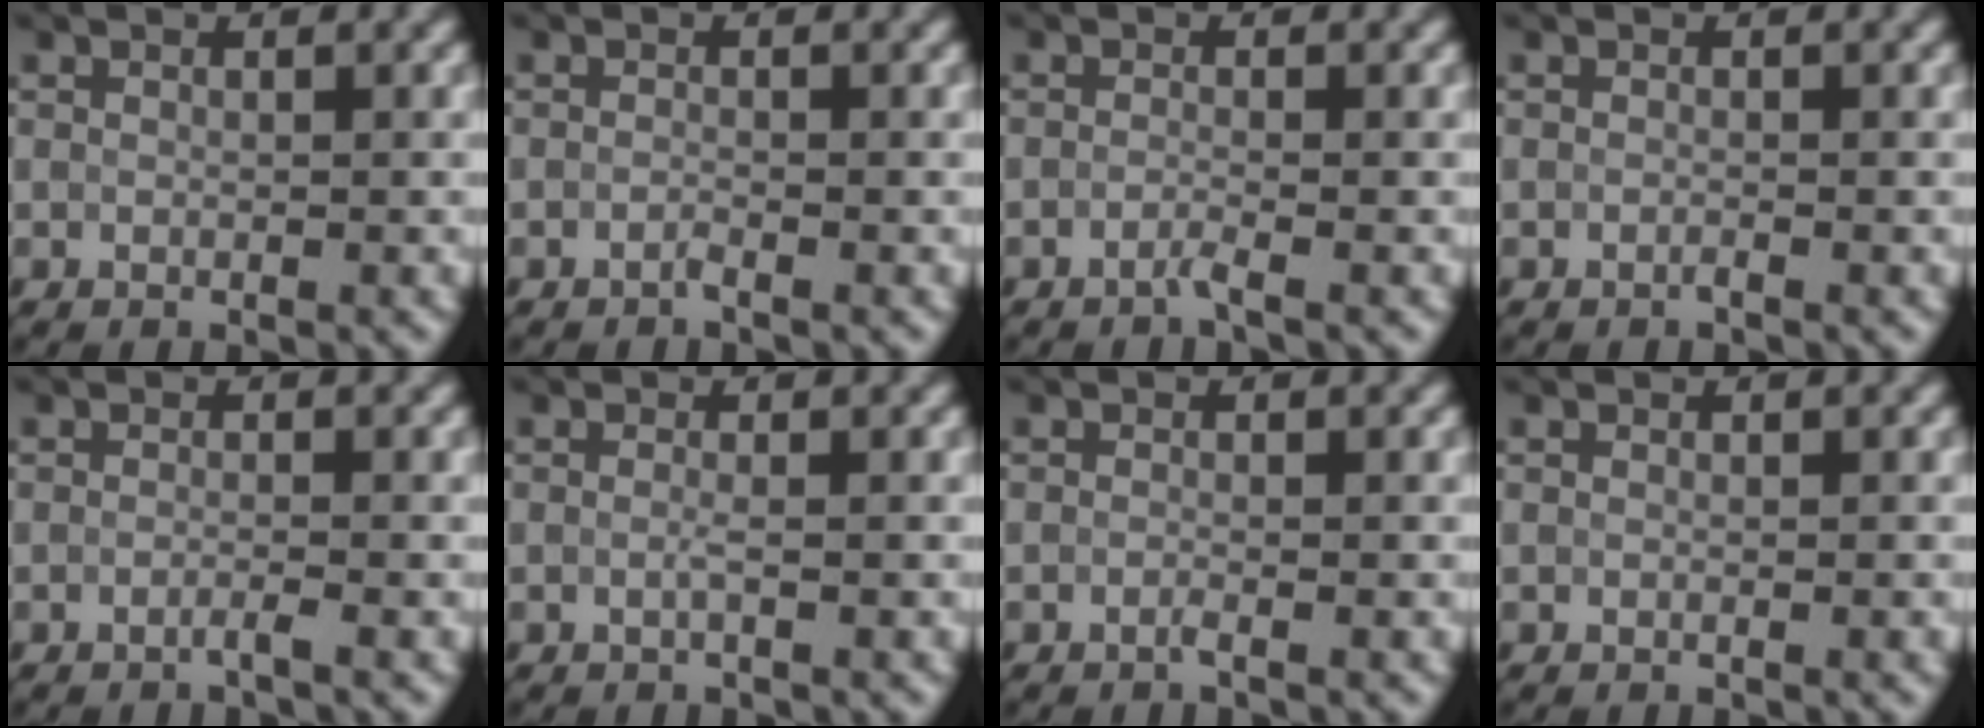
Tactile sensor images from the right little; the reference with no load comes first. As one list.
[{"total": 1.2, "force": [-1.1, -0.4, -0.5], "torque": [0.004, -0.002, -0.017]}, {"total": 1.4, "force": [-1.3, -0.4, -0.1], "torque": [0.000, -0.003, -0.027]}, {"total": 1.0, "force": [-0.9, -0.3, -0.3], "torque": [0.003, -0.005, -0.014]}, {"total": 1.1, "force": [-1.1, -0.3, 0.0], "torque": [0.000, -0.003, -0.021]}, {"total": 0.7, "force": [-0.6, -0.3, -0.1], "torque": [-0.003, -0.007, -0.012]}, {"total": 0.9, "force": [-0.9, -0.2, -0.1], "torque": [0.000, -0.006, -0.015]}, {"total": 0.8, "force": [-0.2, 0.3, 0.7], "torque": [-0.002, 0.000, -0.009]}]